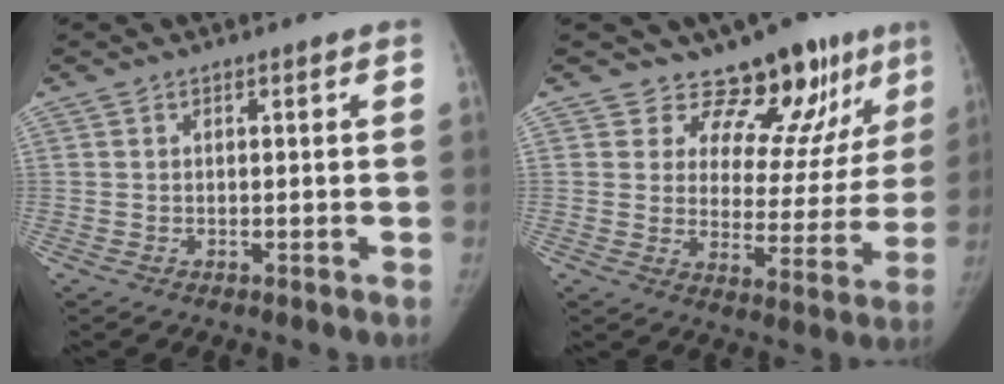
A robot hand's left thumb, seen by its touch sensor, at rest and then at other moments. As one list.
[{"total": 14.6, "force": [11.6, 6.6, 5.9], "torque": [-0.021, -0.085, 0.151]}]